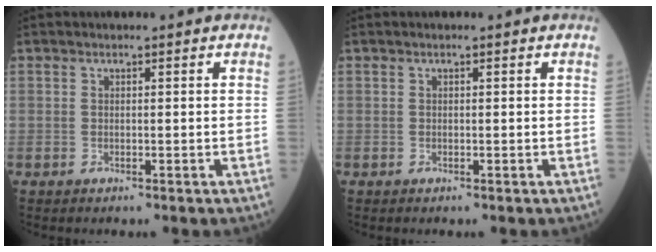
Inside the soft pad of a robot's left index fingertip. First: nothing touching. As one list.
[{"total": 0.0}]